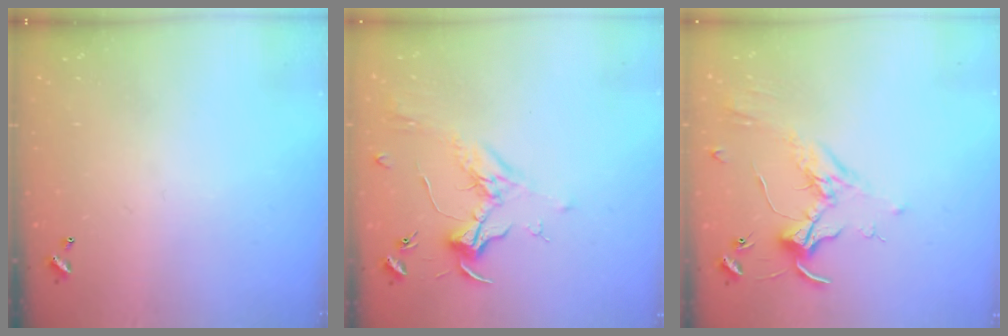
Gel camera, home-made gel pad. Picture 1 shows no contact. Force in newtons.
{"total": 1.8, "press": 1.7, "slide": 0.8}
{"total": 1.7, "press": 1.6, "slide": 0.5}